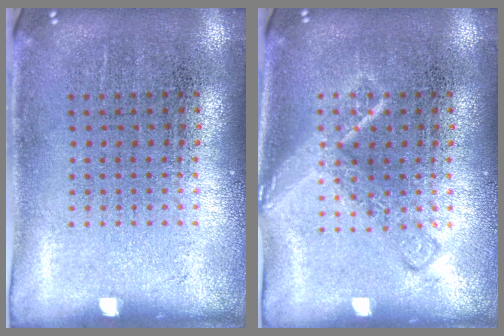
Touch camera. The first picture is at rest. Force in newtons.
{"total": 2.2, "press": 2.2, "slide": 0.3}